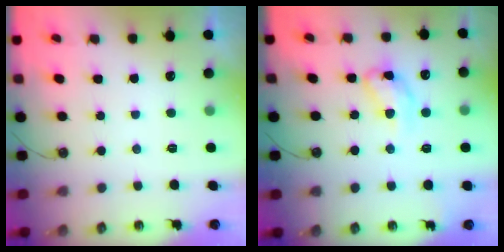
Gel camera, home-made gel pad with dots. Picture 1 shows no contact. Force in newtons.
{"total": 12.9, "press": 12.9, "slide": 0.8}